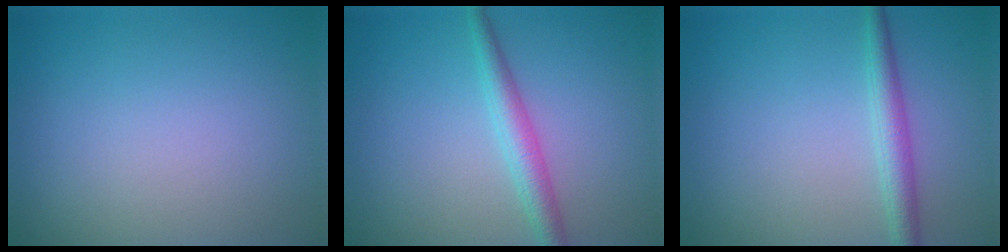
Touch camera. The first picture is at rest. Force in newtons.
{"total": 2.7, "press": 2.6, "slide": 0.1}
{"total": 2.4, "press": 2.4, "slide": 0.0}